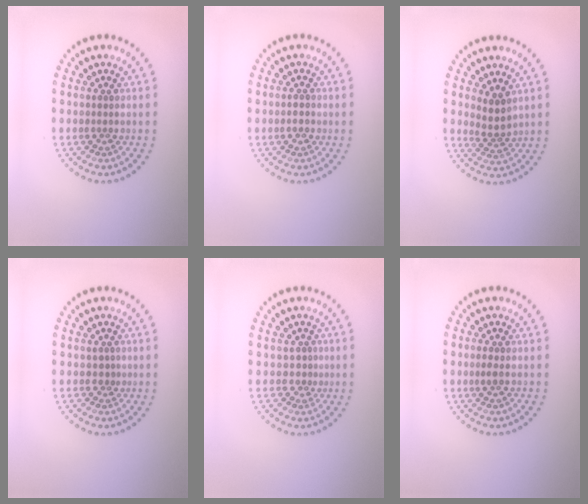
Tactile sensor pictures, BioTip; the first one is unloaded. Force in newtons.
{"total": 1.2, "press": 1.1, "slide": 0.3}
{"total": 2.2, "press": 1.8, "slide": 1.3}
{"total": 0.6, "press": 0.3, "slide": 0.5}
{"total": 1.0, "press": 0.5, "slide": 0.8}
{"total": 0.9, "press": 0.8, "slide": 0.3}